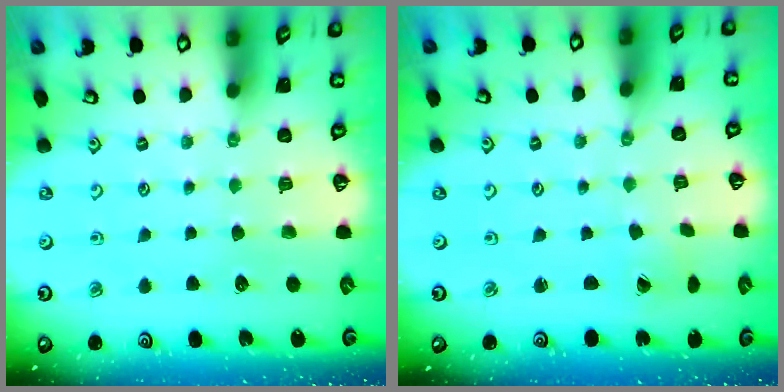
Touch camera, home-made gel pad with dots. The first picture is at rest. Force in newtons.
{"total": 0.8, "press": 0.8, "slide": 0.0}